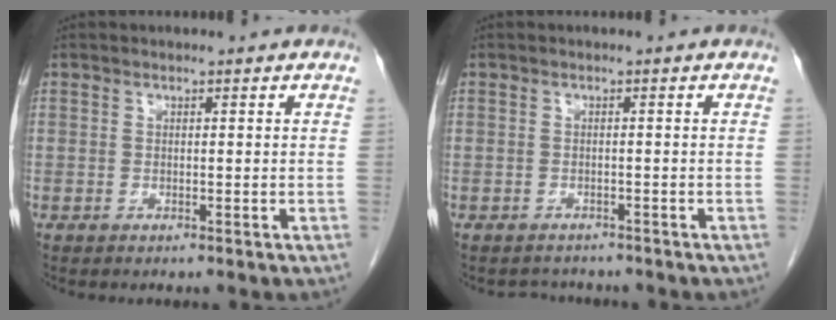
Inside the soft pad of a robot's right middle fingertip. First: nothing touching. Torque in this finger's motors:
{"motor_torque": [-0.69, -0.32, -0.22, -0.04]}